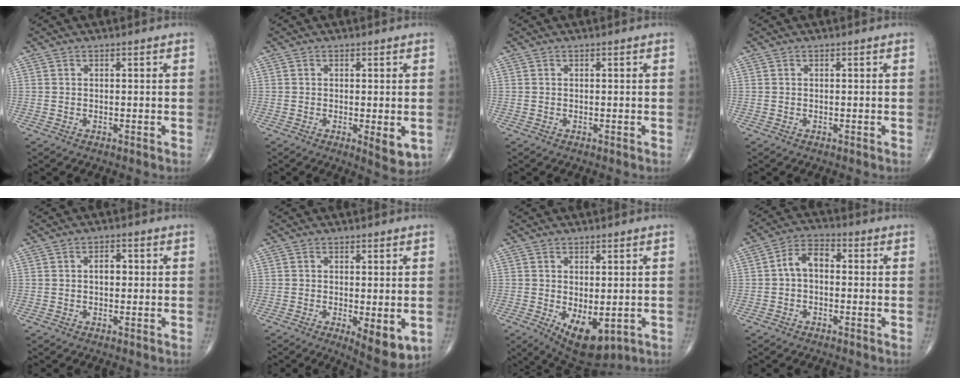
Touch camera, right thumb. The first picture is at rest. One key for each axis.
{"total": 4.4, "fx": -0.9, "fy": 1.6, "fz": 4.0, "tx": -0.053, "ty": -0.012, "tz": -0.009}
{"total": 0.0}
{"total": 0.0}
{"total": 2.5, "fx": 0.2, "fy": 1.6, "fz": 1.9, "tx": -0.021, "ty": 0.008, "tz": 0.000}
{"total": 7.3, "fx": -1.7, "fy": 2.6, "fz": 6.6, "tx": -0.089, "ty": -0.021, "tz": -0.020}
{"total": 9.3, "fx": -2.3, "fy": 4.7, "fz": 7.7, "tx": -0.102, "ty": -0.013, "tz": -0.016}
{"total": 5.9, "fx": -0.1, "fy": 3.8, "fz": 4.5, "tx": -0.071, "ty": 0.023, "tz": -0.014}